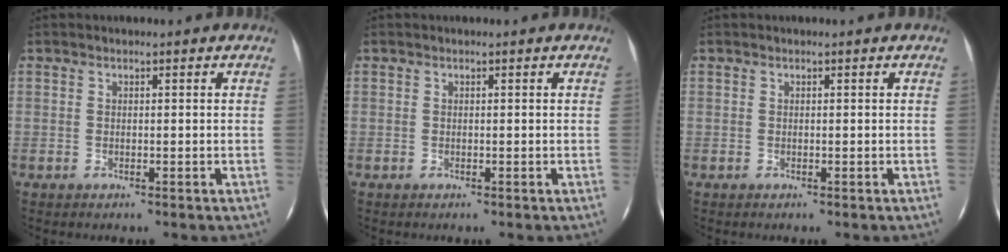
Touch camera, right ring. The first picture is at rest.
{"total": 0.0}
{"total": 0.0}